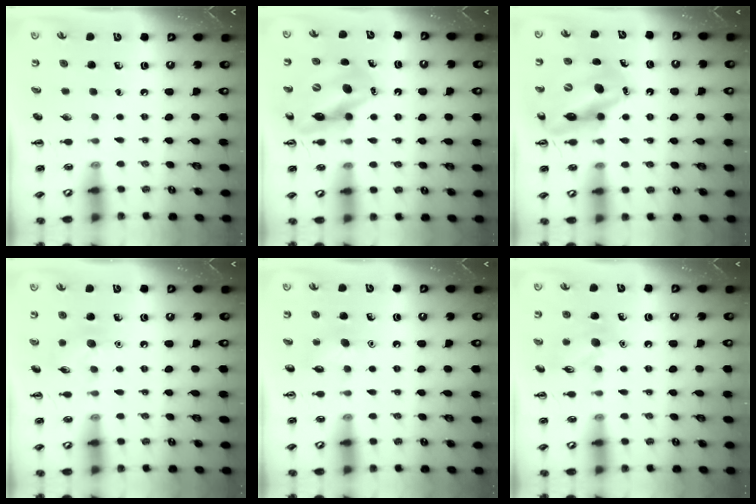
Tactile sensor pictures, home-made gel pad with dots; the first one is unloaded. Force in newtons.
{"total": 12.4, "press": 11.7, "slide": 4.1}
{"total": 14.2, "press": 13.6, "slide": 4.3}
{"total": 9.0, "press": 8.8, "slide": 1.8}
{"total": 6.7, "press": 6.5, "slide": 1.6}
{"total": 9.7, "press": 9.6, "slide": 0.7}